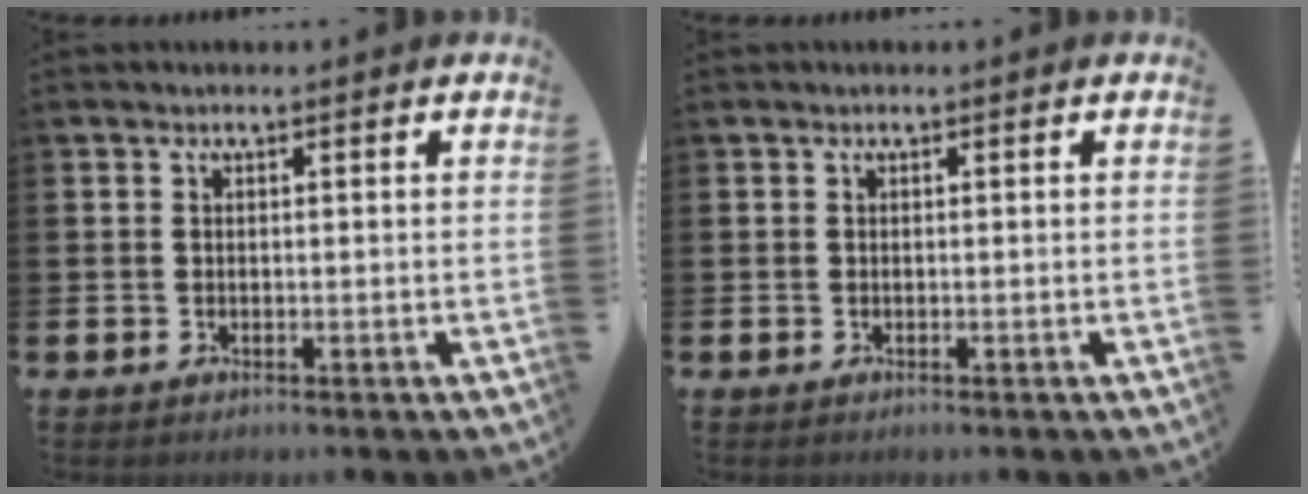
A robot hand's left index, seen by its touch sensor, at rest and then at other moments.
{"total": 0.0}